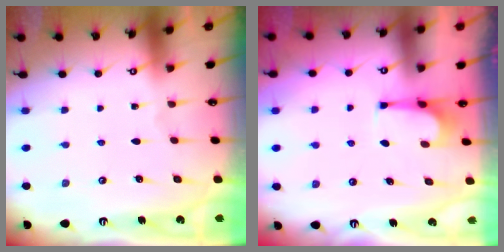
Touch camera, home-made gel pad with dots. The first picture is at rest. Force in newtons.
{"total": 1.4, "press": 1.4, "slide": 0.4}